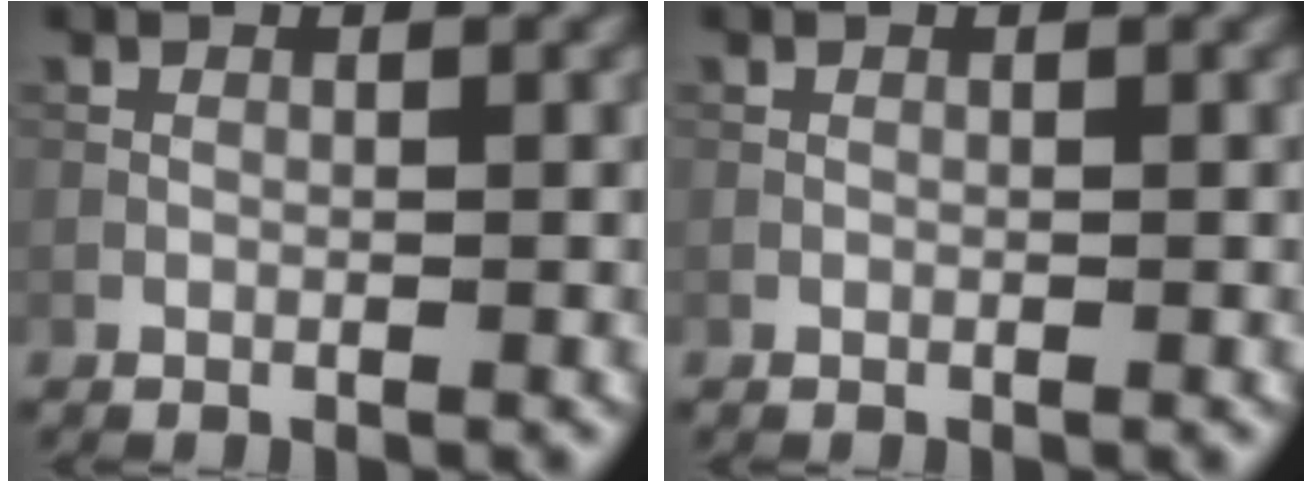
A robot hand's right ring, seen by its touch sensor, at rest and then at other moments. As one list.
[{"total": 0.0}]